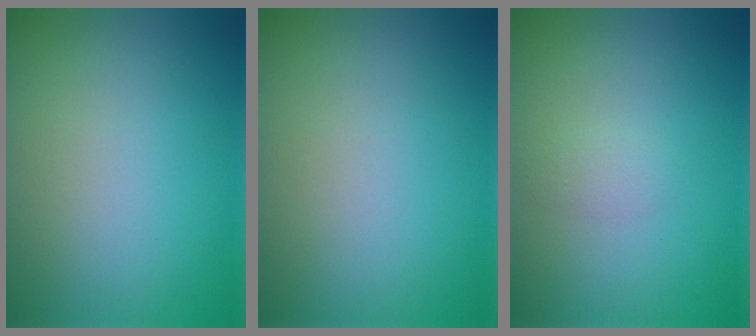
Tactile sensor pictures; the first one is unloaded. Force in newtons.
{"total": 0.0}
{"total": 1.1, "press": 1.1, "slide": 0.0}